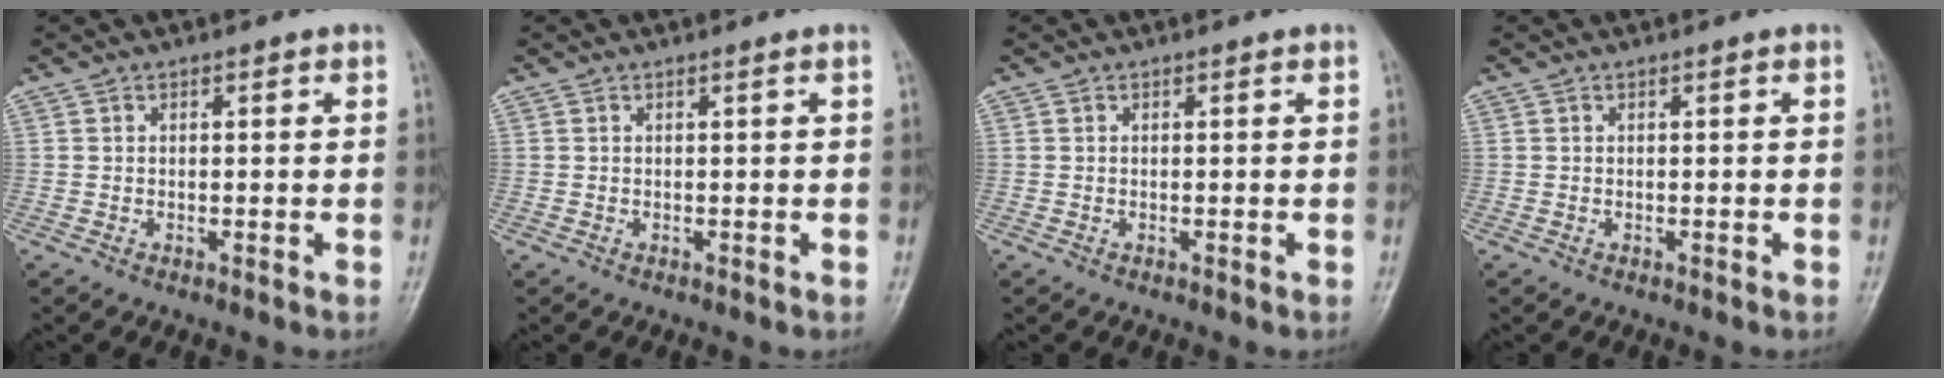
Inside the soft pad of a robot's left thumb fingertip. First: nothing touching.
{"total": 0.0}
{"total": 0.0}
{"total": 0.0}